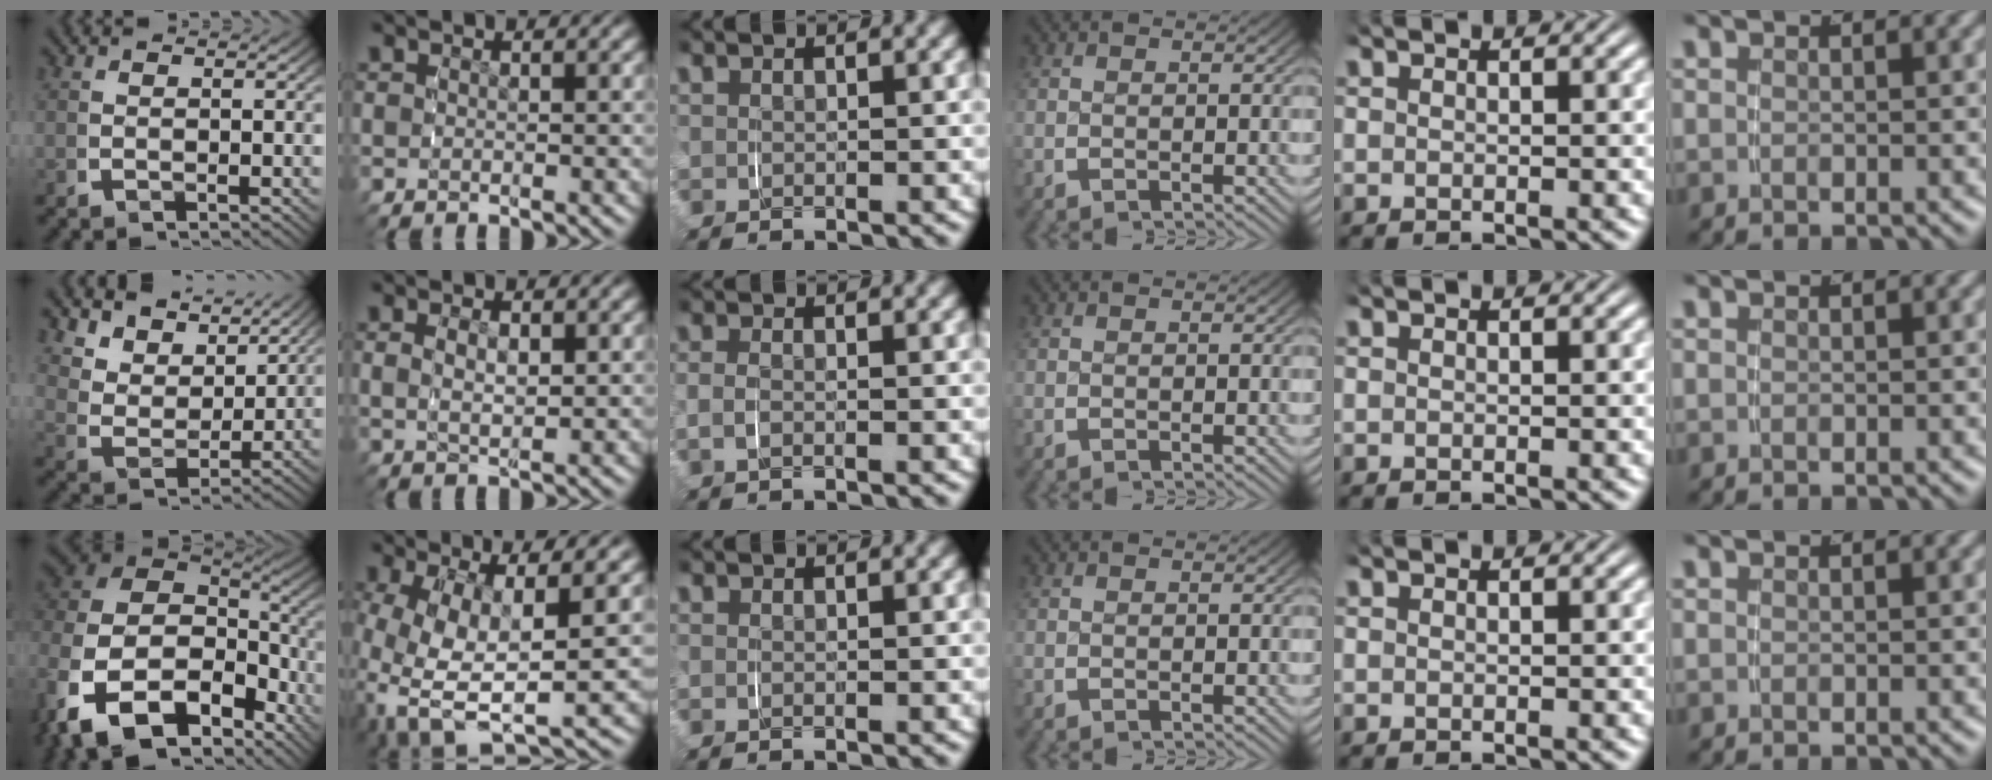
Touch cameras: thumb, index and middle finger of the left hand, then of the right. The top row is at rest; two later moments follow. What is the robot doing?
{"motion": "grasp_and_lifting", "object": "jacket"}